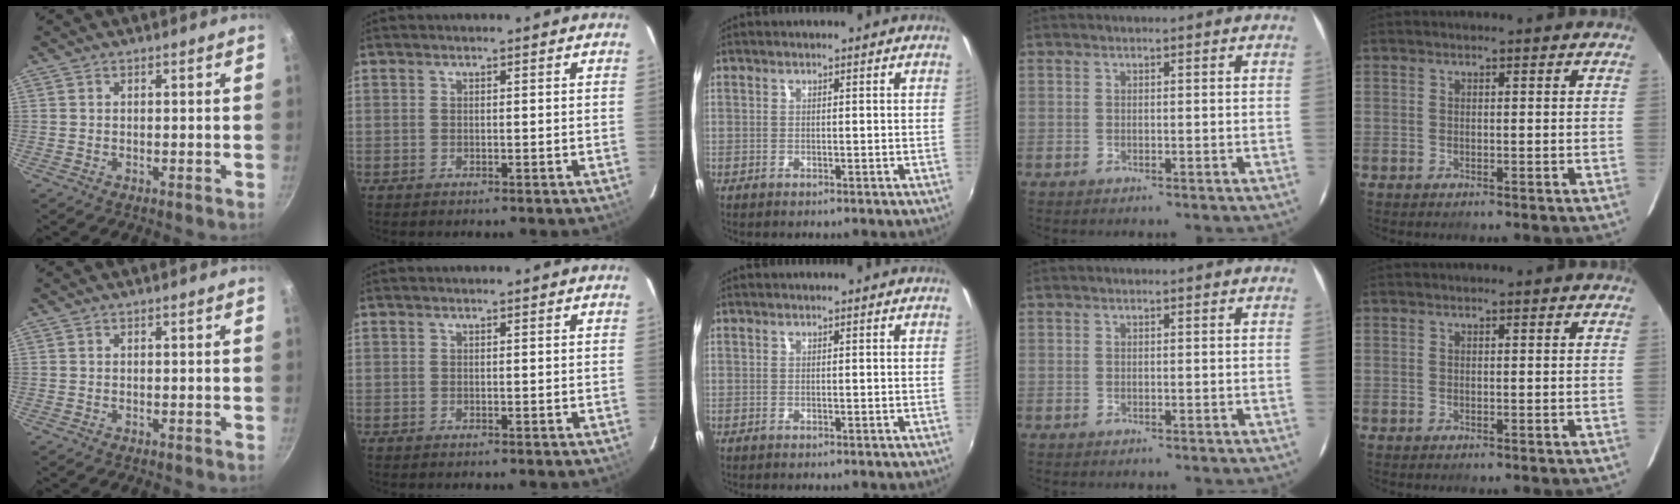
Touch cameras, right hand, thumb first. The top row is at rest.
{}